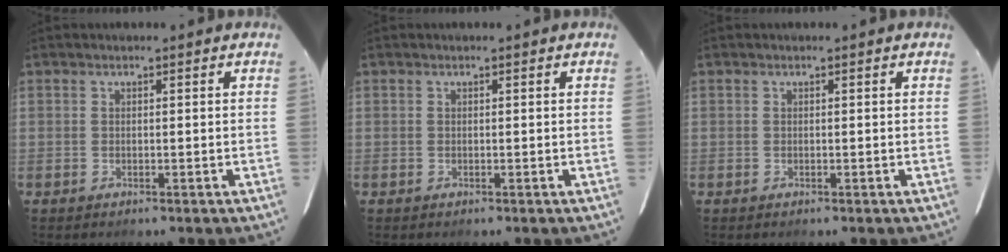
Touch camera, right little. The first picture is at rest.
{"total": 0.0}
{"total": 0.0}